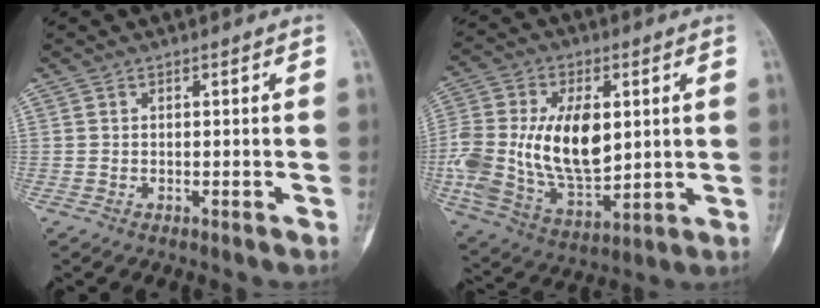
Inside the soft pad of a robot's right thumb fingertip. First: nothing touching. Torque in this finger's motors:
{"motor_torque": [-0.14, 2.92, 1.70, 0.06, 0.23]}